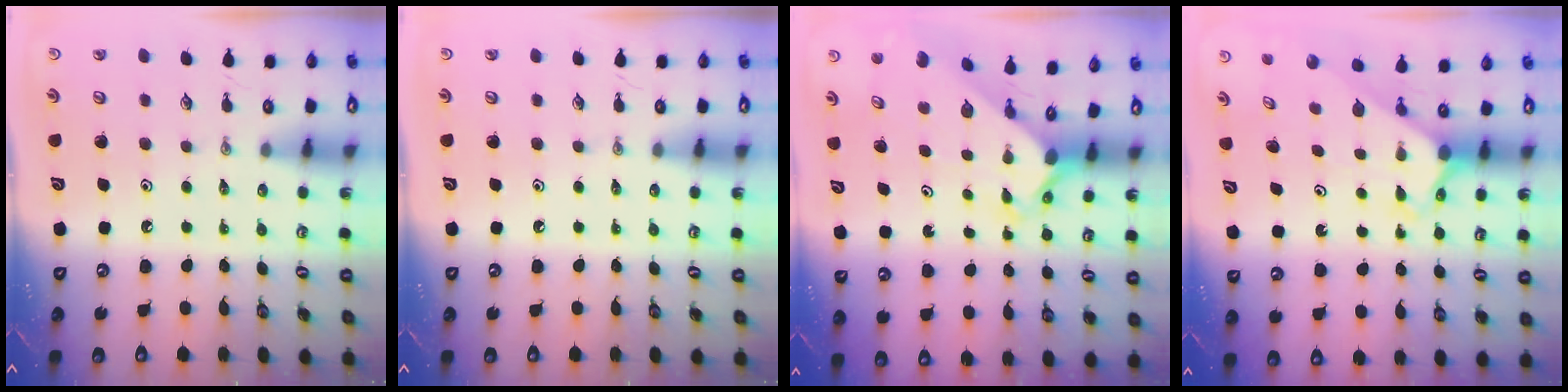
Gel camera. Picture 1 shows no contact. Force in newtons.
{"total": 0.0}
{"total": 2.6, "press": 2.6, "slide": 0.3}
{"total": 2.3, "press": 2.3, "slide": 0.2}